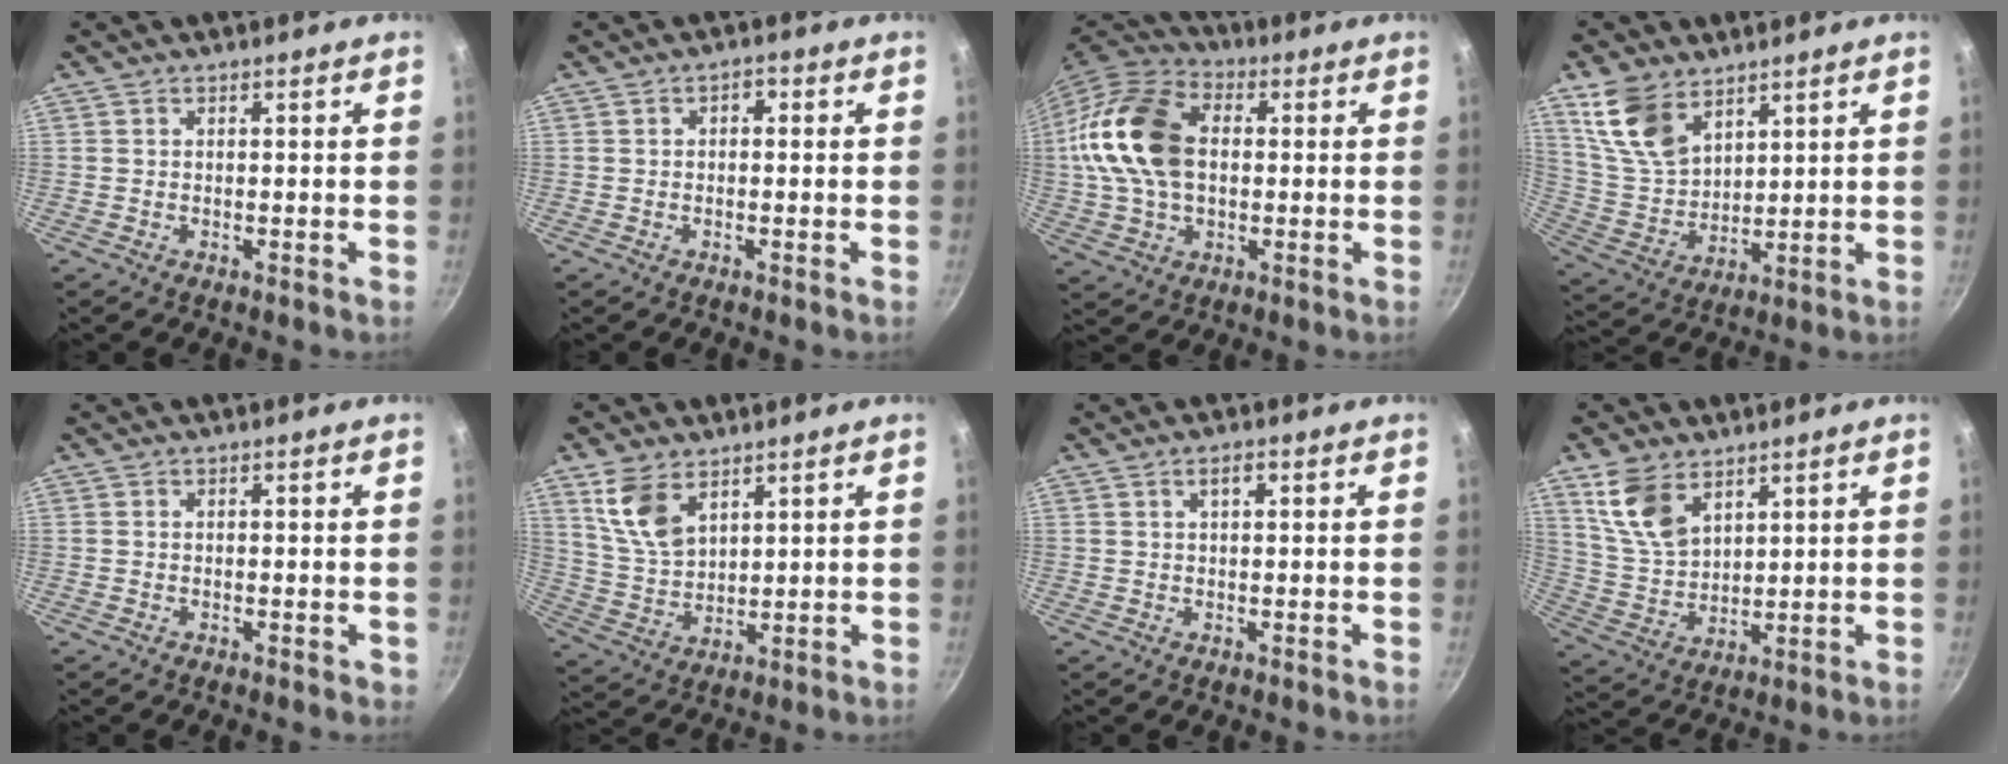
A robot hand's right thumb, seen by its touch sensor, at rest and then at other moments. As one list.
[{"total": 1.6, "force": [0.1, 1.1, 1.2], "torque": [-0.015, 0.010, -0.003]}, {"total": 18.8, "force": [1.6, 12.8, 13.8], "torque": [-0.256, 0.031, 0.018]}, {"total": 12.3, "force": [7.4, 7.2, 6.6], "torque": [-0.109, -0.034, 0.161]}, {"total": 0.6, "force": [-0.1, 0.4, 0.4], "torque": [-0.001, 0.002, -0.003]}, {"total": 9.6, "force": [5.3, 5.5, 5.8], "torque": [-0.099, -0.029, 0.115]}, {"total": 1.9, "force": [0.7, 0.8, 1.6], "torque": [-0.024, 0.009, 0.013]}, {"total": 10.5, "force": [6.0, 6.1, 6.1], "torque": [-0.102, -0.028, 0.132]}]